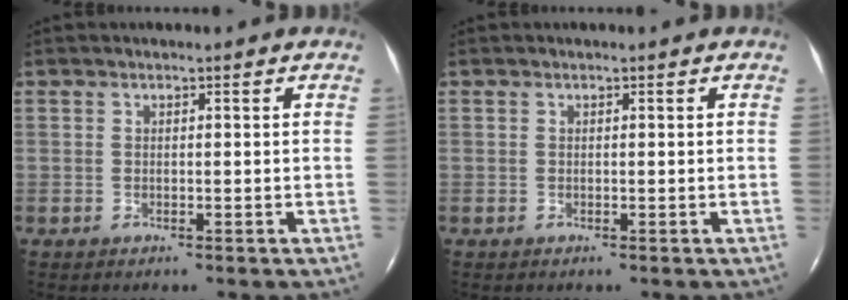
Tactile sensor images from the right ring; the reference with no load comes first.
{"total": 0.0}